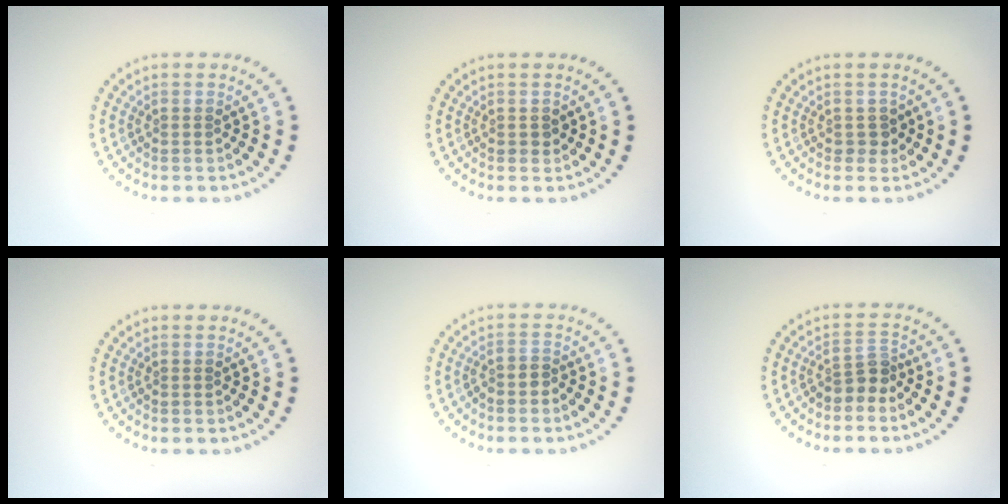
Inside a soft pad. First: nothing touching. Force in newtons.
{"total": 0.8, "press": 0.8, "slide": 0.2}
{"total": 1.2, "press": 1.0, "slide": 0.6}
{"total": 0.0}
{"total": 1.2, "press": 0.8, "slide": 0.9}
{"total": 2.3, "press": 1.8, "slide": 1.4}